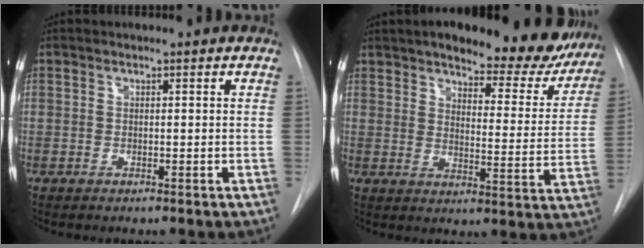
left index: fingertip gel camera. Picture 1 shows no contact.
{"total": 20.4, "force": [16.9, 6.2, 9.6], "torque": [-0.111, -0.033, 0.200]}